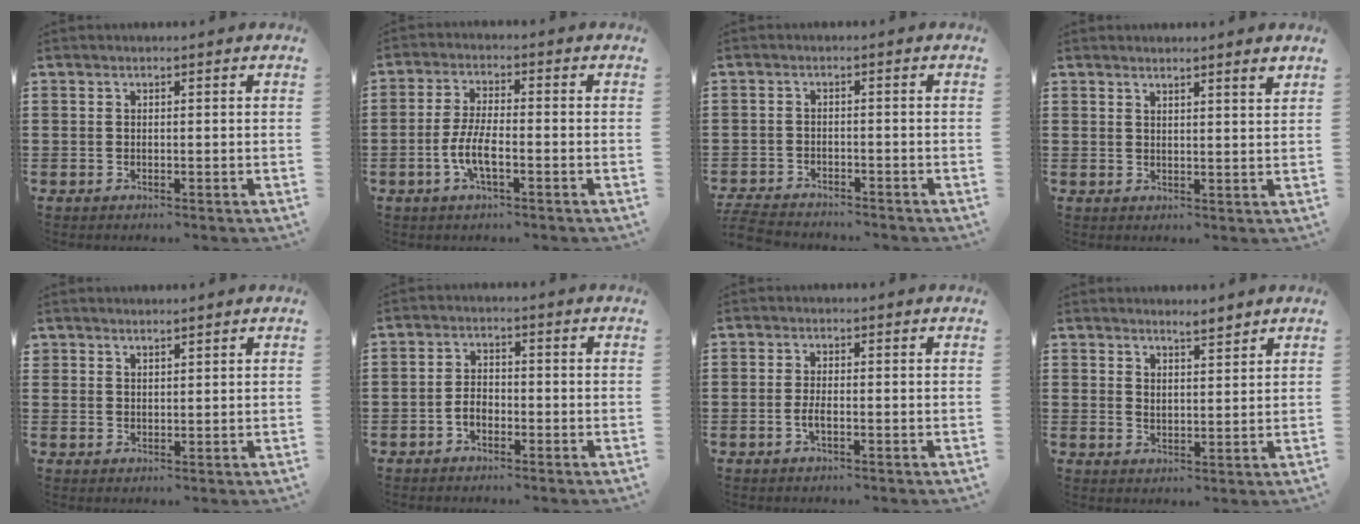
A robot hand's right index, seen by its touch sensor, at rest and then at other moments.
{"total": 5.4, "force": [-2.0, 1.5, 4.8], "torque": [-0.116, -0.009, -0.044]}
{"total": 3.4, "force": [-3.4, 0.3, 0.4], "torque": [-0.024, -0.005, -0.075]}
{"total": 2.0, "force": [1.9, -0.2, 0.6], "torque": [-0.016, 0.001, 0.037]}
{"total": 1.8, "force": [1.7, 0.4, -0.1], "torque": [-0.001, 0.003, 0.034]}
{"total": 2.5, "force": [-1.2, 1.6, 1.6], "torque": [-0.041, 0.002, -0.026]}
{"total": 1.9, "force": [-0.6, 0.5, 1.7], "torque": [-0.033, 0.000, -0.011]}
{"total": 3.0, "force": [2.9, 0.4, 0.4], "torque": [-0.015, -0.003, 0.056]}